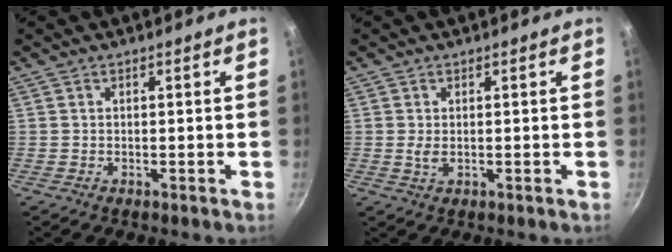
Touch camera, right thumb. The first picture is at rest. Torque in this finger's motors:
{"motor_torque": [0.80, 0.67, 0.45, -0.36, 0.00]}